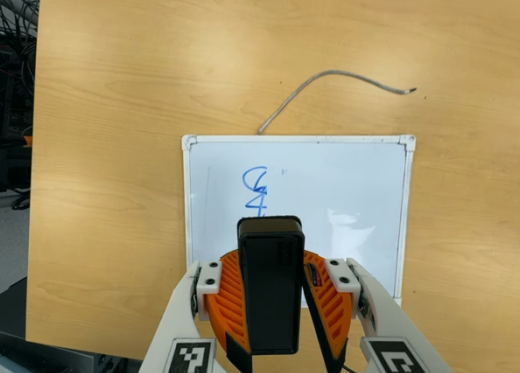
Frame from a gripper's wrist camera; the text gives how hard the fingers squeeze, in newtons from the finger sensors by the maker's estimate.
{"total": 9.4, "left": 9.3, "right": 9.5}